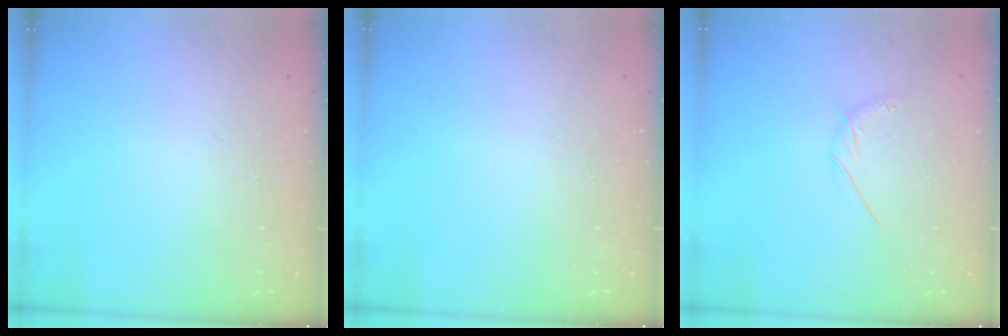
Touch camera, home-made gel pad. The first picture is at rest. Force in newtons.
{"total": 0.0}
{"total": 3.3, "press": 3.2, "slide": 0.7}